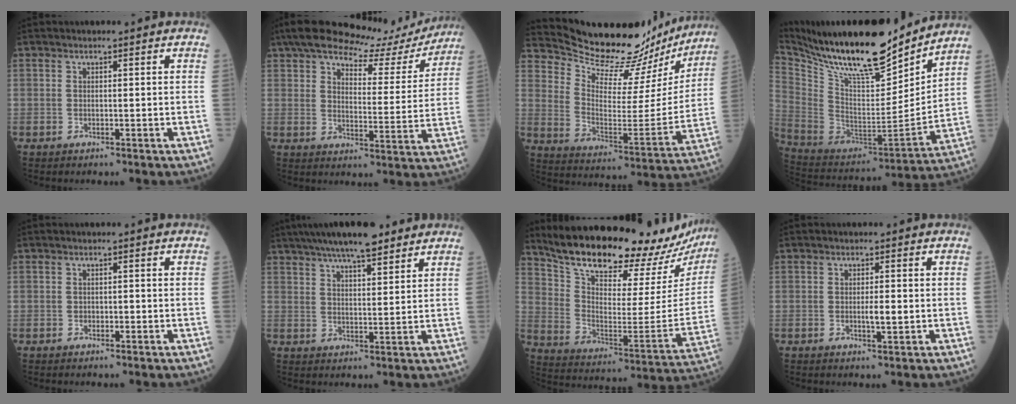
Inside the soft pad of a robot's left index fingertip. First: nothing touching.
{"total": 18.0, "force": [15.9, 4.6, 7.1], "torque": [-0.102, 0.000, 0.207]}
{"total": 22.7, "force": [21.3, 5.4, 5.7], "torque": [-0.090, -0.061, 0.294]}
{"total": 25.0, "force": [20.9, 4.6, 12.9], "torque": [-0.243, -0.023, 0.351]}
{"total": 0.8, "force": [-0.5, 0.5, 0.4], "torque": [-0.002, -0.001, -0.012]}
{"total": 12.8, "force": [10.1, 2.4, 7.5], "torque": [-0.130, 0.029, 0.160]}
{"total": 29.3, "force": [26.2, 6.8, 11.2], "torque": [-0.191, -0.083, 0.355]}
{"total": 2.3, "force": [-0.5, 0.4, 2.2], "torque": [-0.039, -0.004, -0.009]}